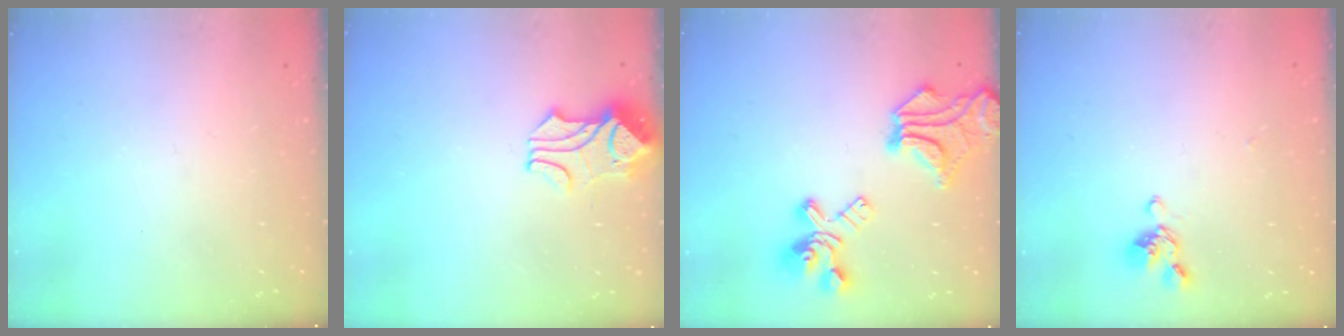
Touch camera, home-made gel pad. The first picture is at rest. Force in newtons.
{"total": 1.9, "press": 1.4, "slide": 1.2}
{"total": 14.7, "press": 14.4, "slide": 3.0}
{"total": 2.9, "press": 2.8, "slide": 0.8}